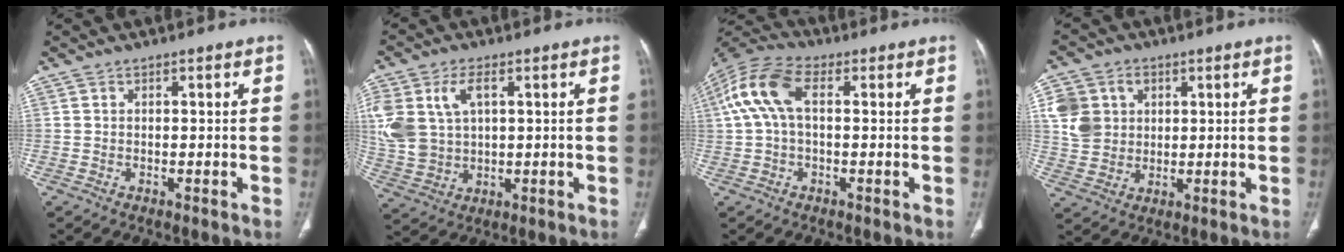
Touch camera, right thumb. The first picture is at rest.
{"total": 13.4, "force": [3.7, 8.7, 9.5], "torque": [-0.222, 0.001, 0.083]}
{"total": 10.8, "force": [1.7, 5.9, 8.9], "torque": [-0.200, 0.036, 0.027]}
{"total": 9.4, "force": [2.5, 8.1, 4.2], "torque": [-0.062, 0.000, 0.051]}